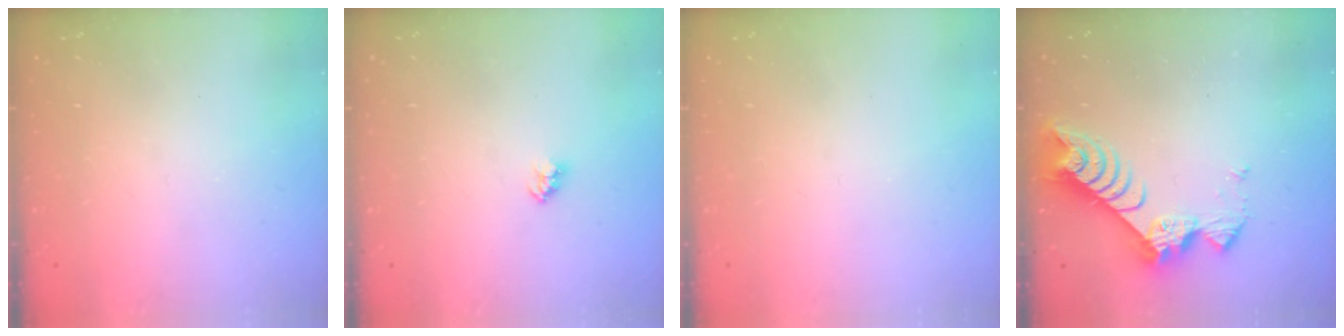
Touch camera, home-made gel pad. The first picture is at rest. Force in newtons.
{"total": 2.5, "press": 2.5, "slide": 0.1}
{"total": 0.0}
{"total": 8.4, "press": 8.3, "slide": 0.7}